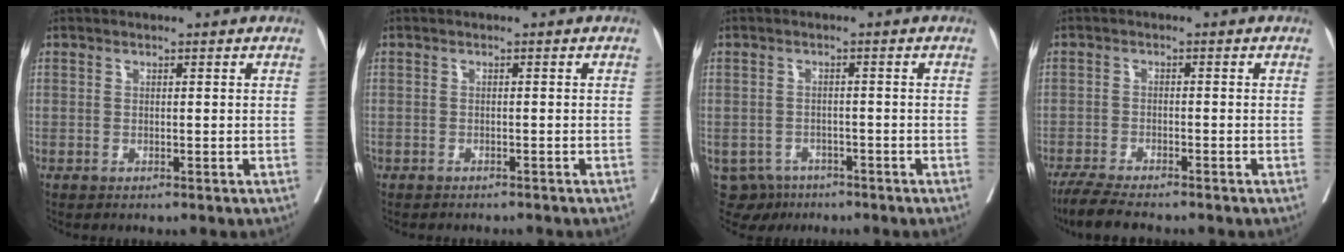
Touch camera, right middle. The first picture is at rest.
{"total": 3.0, "force": [-2.7, 1.1, 0.7], "torque": [-0.011, -0.003, -0.036]}
{"total": 4.5, "force": [-3.1, 3.2, 0.3], "torque": [0.003, 0.003, -0.044]}
{"total": 6.6, "force": [-5.6, 0.8, 3.4], "torque": [-0.059, -0.018, -0.095]}